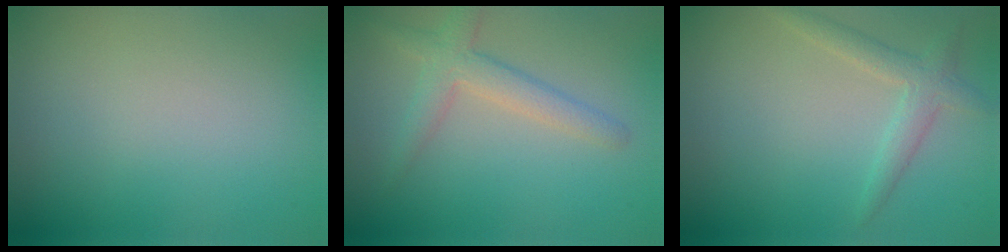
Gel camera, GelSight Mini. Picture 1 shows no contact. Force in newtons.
{"total": 3.0, "press": 3.0, "slide": 0.1}
{"total": 2.1, "press": 2.1, "slide": 0.0}